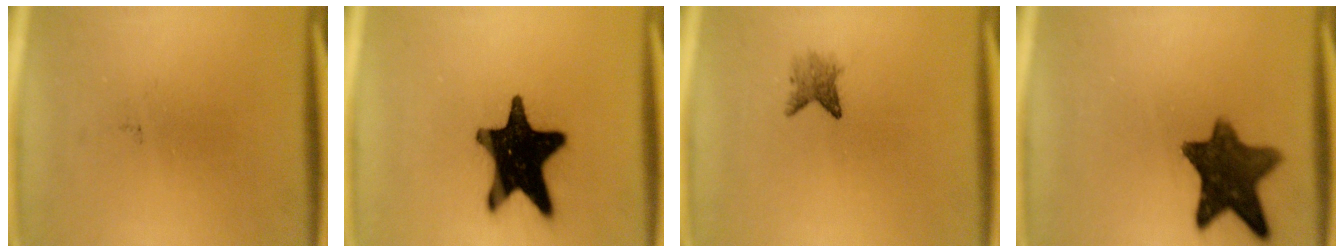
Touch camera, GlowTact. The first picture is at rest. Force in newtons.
{"total": 20.1}
{"total": 2.2}
{"total": 11.0}